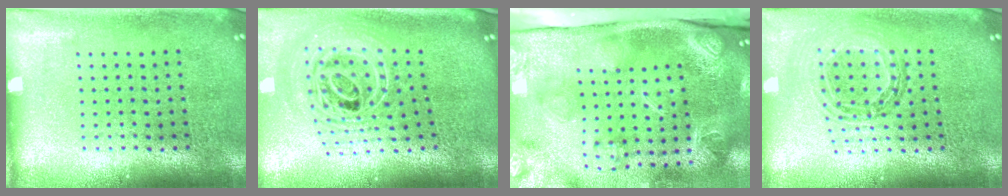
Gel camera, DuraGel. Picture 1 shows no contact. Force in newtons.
{"total": 2.8, "press": 2.0, "slide": 1.9}
{"total": 4.6, "press": 3.2, "slide": 3.3}
{"total": 0.8, "press": 0.8, "slide": 0.0}